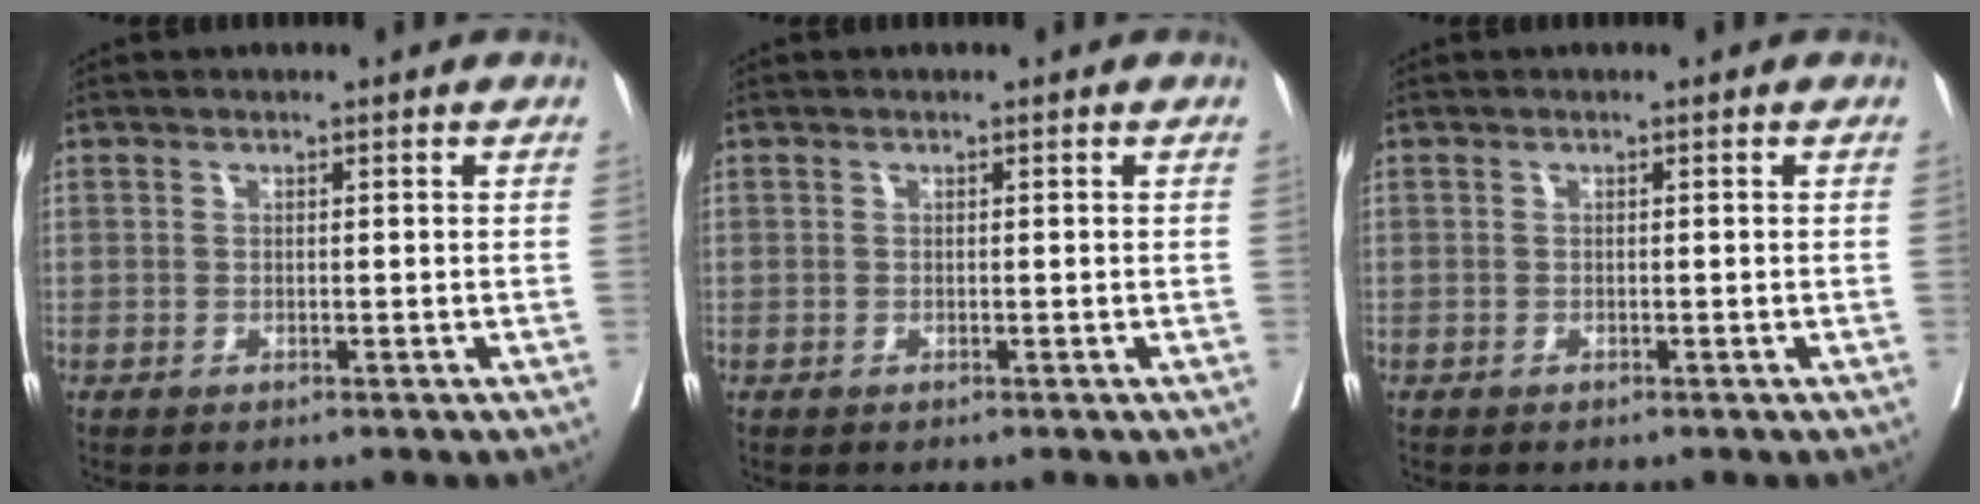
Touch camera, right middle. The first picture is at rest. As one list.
[{"total": 0.0}, {"total": 0.0}]